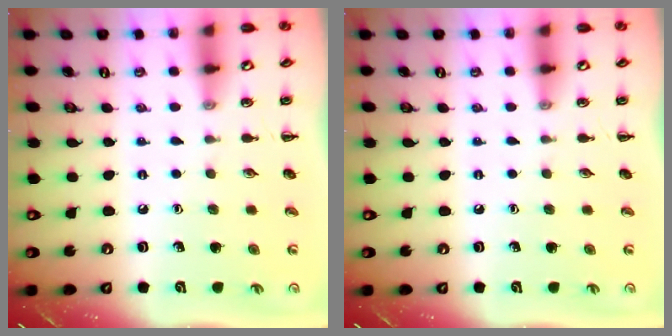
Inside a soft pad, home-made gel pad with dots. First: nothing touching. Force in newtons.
{"total": 0.0}